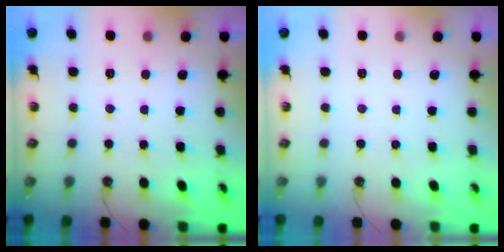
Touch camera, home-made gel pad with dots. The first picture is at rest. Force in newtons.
{"total": 0.0}